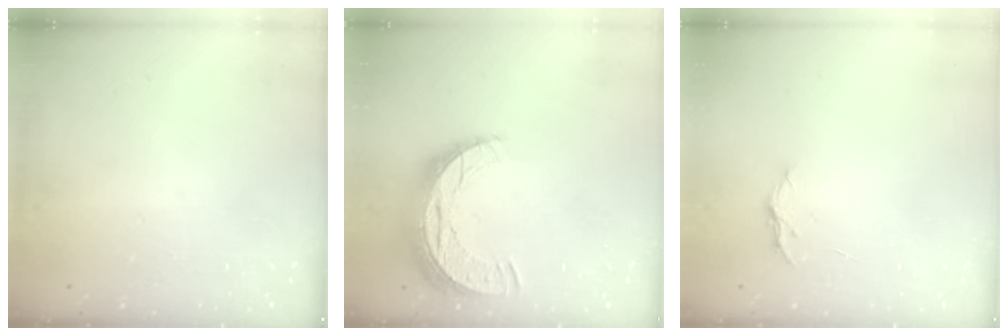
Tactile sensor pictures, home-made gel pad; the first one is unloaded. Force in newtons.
{"total": 10.9, "press": 10.9, "slide": 0.7}
{"total": 4.0, "press": 4.0, "slide": 0.4}